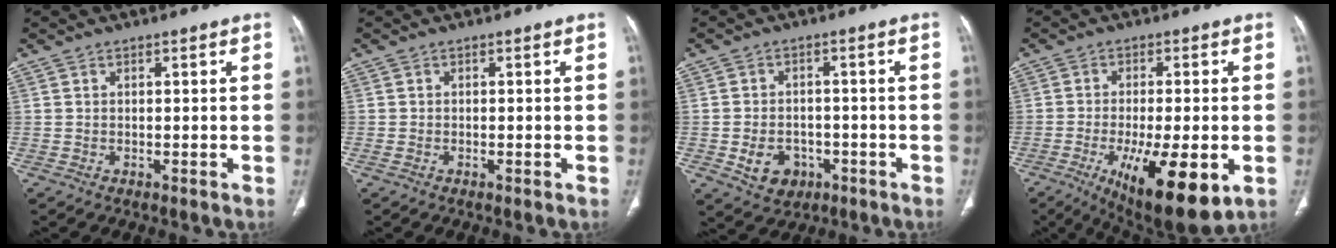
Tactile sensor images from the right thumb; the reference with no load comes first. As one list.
[{"total": 0.8, "force": [-0.4, 0.4, 0.6], "torque": [-0.015, 0.000, -0.006]}, {"total": 6.9, "force": [-2.4, 5.4, 3.5], "torque": [-0.044, 0.018, -0.027]}, {"total": 17.0, "force": [-5.9, 5.5, 15.0], "torque": [-0.224, -0.016, -0.076]}]